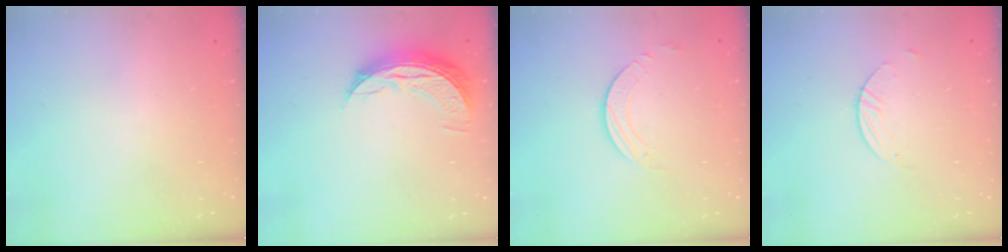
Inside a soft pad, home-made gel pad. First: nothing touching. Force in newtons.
{"total": 8.3, "press": 8.3, "slide": 0.7}
{"total": 2.3, "press": 2.3, "slide": 0.2}
{"total": 1.5, "press": 1.5, "slide": 0.1}